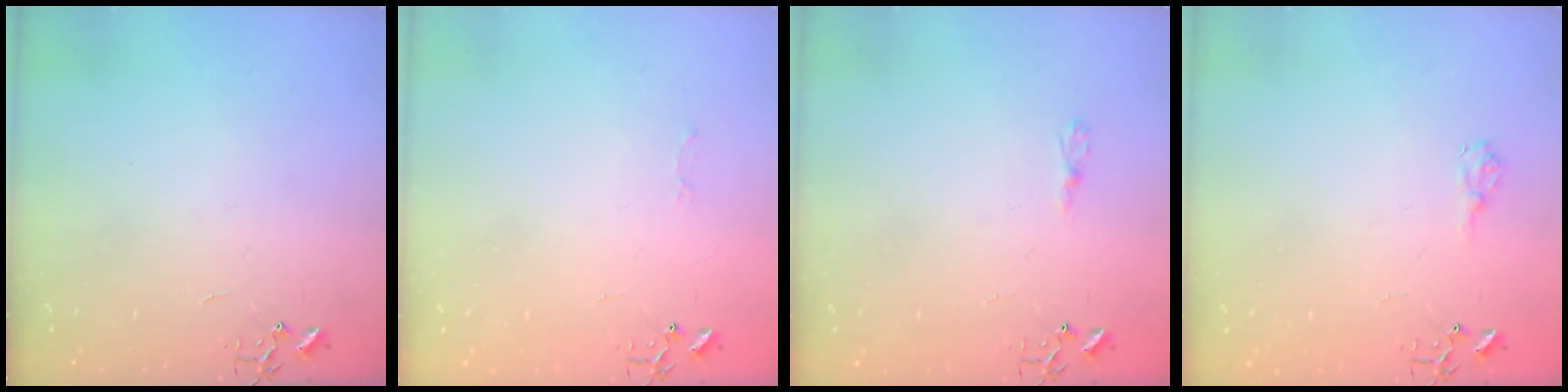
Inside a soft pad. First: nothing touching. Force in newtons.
{"total": 2.5, "press": 2.5, "slide": 0.4}
{"total": 3.6, "press": 3.6, "slide": 0.4}
{"total": 6.8, "press": 6.8, "slide": 0.9}